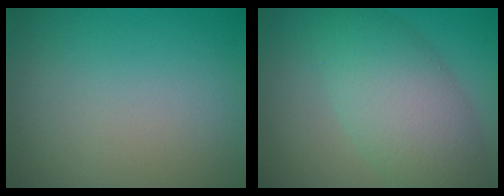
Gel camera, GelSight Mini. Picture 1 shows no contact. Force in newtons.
{"total": 6.6, "press": 6.6, "slide": 0.3}